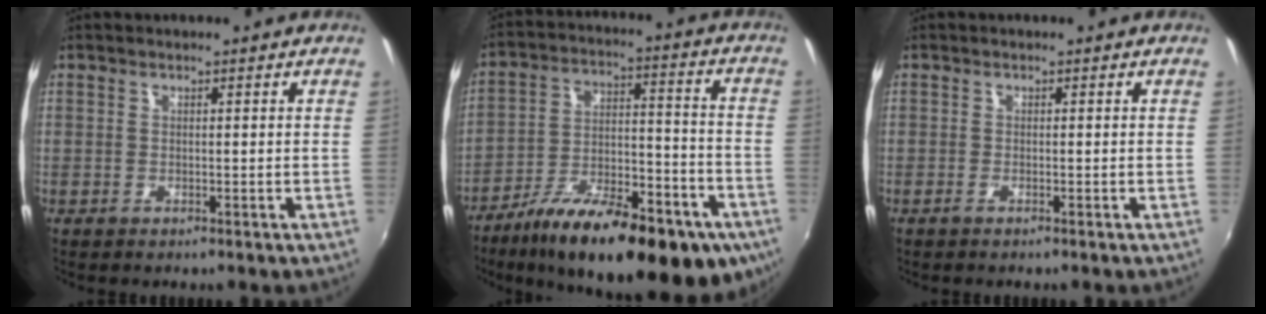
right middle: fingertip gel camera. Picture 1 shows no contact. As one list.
[{"total": 27.4, "force": [-17.2, 9.5, 19.1], "torque": [-0.296, -0.025, -0.249]}, {"total": 0.7, "force": [-0.5, -0.2, 0.5], "torque": [-0.010, -0.001, -0.013]}]